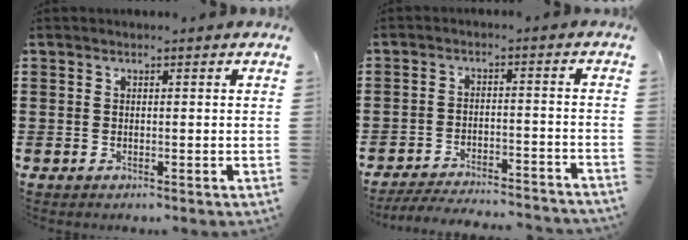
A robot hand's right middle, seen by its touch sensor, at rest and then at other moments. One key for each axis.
{"total": 4.6, "fx": -4.5, "fy": 0.0, "fz": 1.2, "tx": -0.027, "ty": -0.005, "tz": -0.091}